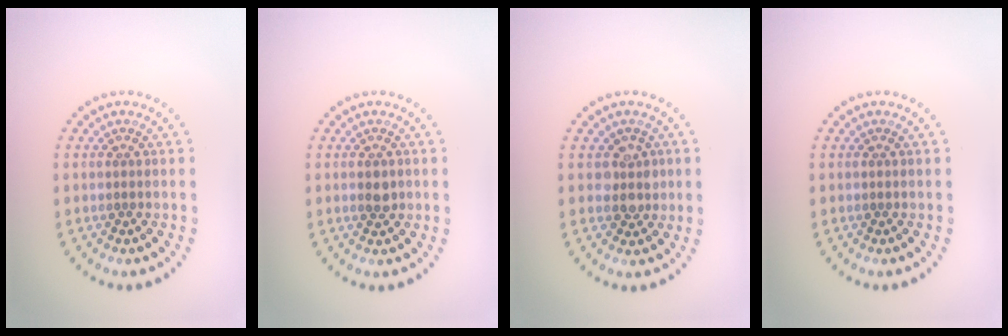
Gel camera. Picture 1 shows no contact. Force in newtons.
{"total": 1.4, "press": 1.4, "slide": 0.1}
{"total": 2.3, "press": 2.0, "slide": 1.1}
{"total": 0.0}